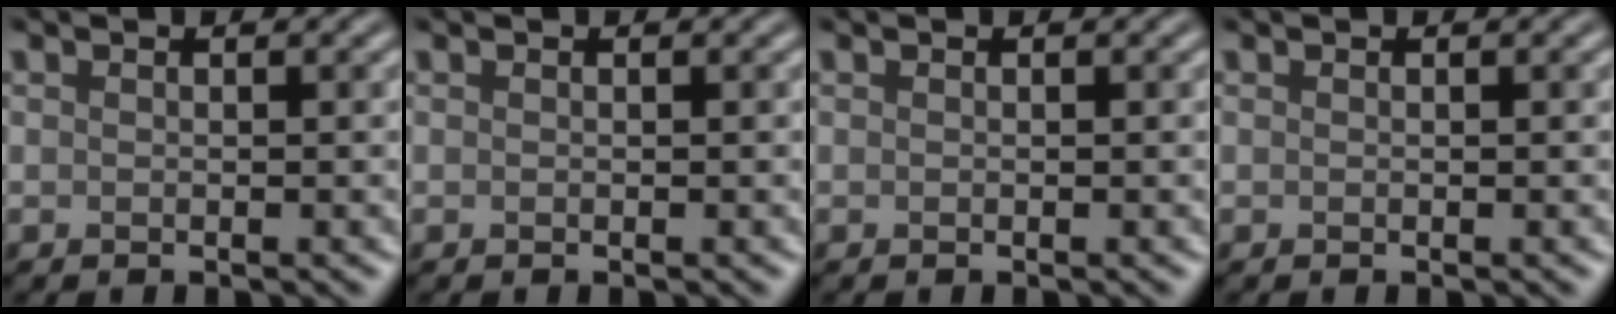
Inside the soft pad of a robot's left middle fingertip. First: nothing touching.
{"total": 0.0}
{"total": 0.0}
{"total": 0.0}